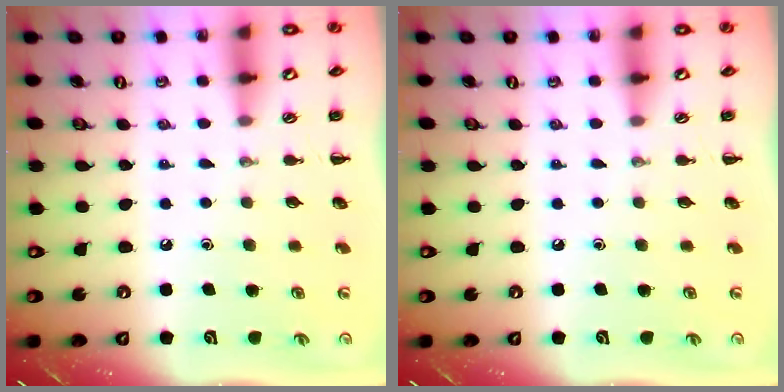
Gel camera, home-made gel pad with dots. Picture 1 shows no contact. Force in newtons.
{"total": 0.0}